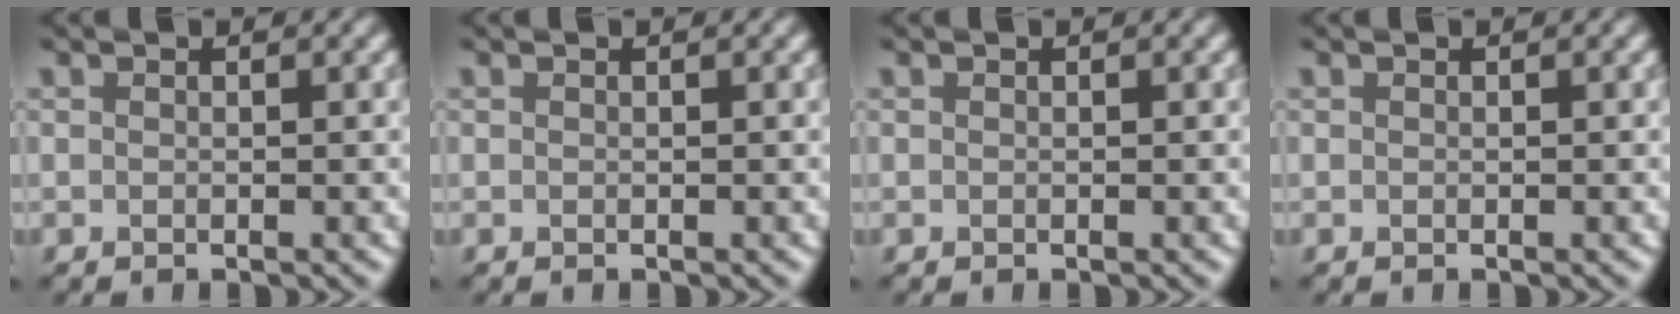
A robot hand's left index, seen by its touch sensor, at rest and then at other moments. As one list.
[{"total": 0.0}, {"total": 0.0}, {"total": 0.0}]